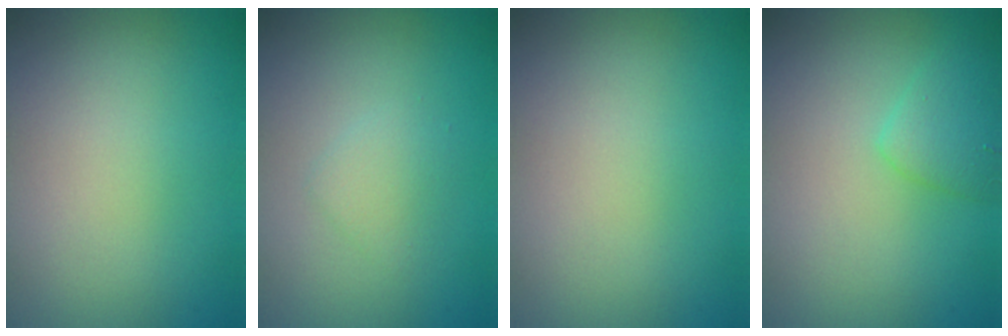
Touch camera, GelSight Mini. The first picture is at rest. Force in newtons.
{"total": 1.5, "press": 1.5, "slide": 0.0}
{"total": 0.0}
{"total": 2.2, "press": 2.2, "slide": 0.1}